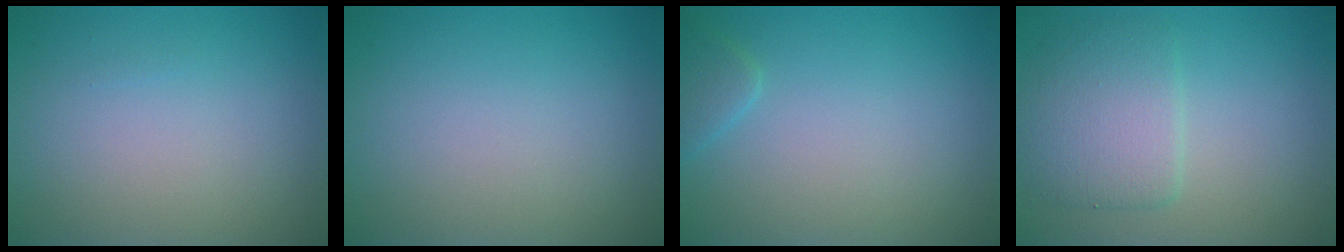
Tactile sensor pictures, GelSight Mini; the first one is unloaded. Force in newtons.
{"total": 0.0}
{"total": 1.4, "press": 1.4, "slide": 0.1}
{"total": 4.0, "press": 4.0, "slide": 0.1}